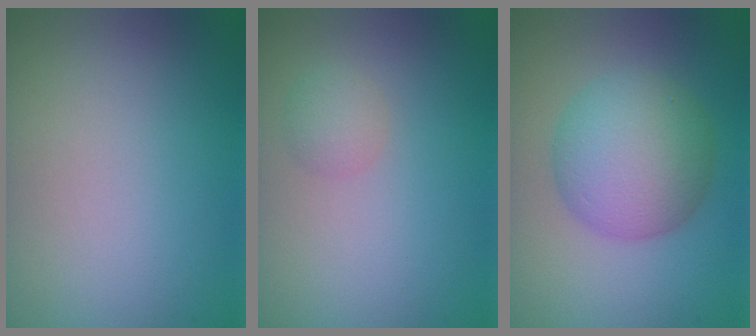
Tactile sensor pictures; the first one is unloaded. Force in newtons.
{"total": 1.4, "press": 1.4, "slide": 0.1}
{"total": 7.0, "press": 7.0, "slide": 0.1}